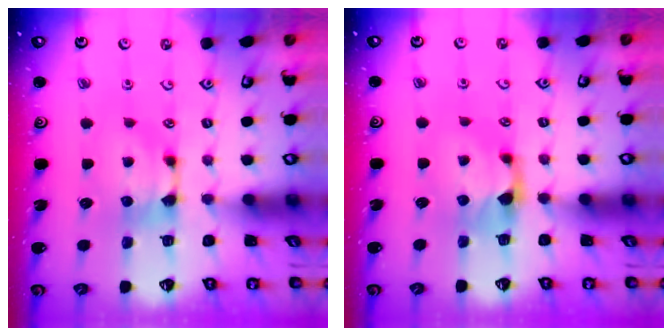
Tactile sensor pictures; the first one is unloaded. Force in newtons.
{"total": 1.2, "press": 0.4, "slide": 1.2}